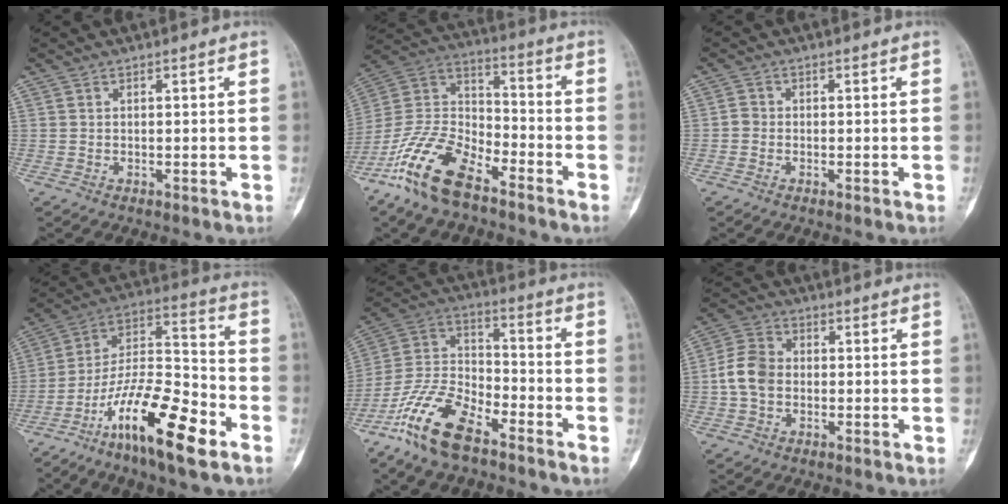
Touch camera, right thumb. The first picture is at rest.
{"total": 16.9, "force": [-11.2, 7.3, 10.4], "torque": [-0.205, 0.061, -0.222]}
{"total": 1.5, "force": [-0.4, 1.3, 0.6], "torque": [-0.004, 0.005, -0.011]}
{"total": 20.0, "force": [-10.9, 5.5, 15.8], "torque": [-0.288, 0.067, -0.194]}
{"total": 15.7, "force": [-10.3, 6.6, 9.9], "torque": [-0.198, 0.055, -0.206]}
{"total": 7.4, "force": [-0.6, 5.8, 4.7], "torque": [-0.085, 0.019, -0.020]}